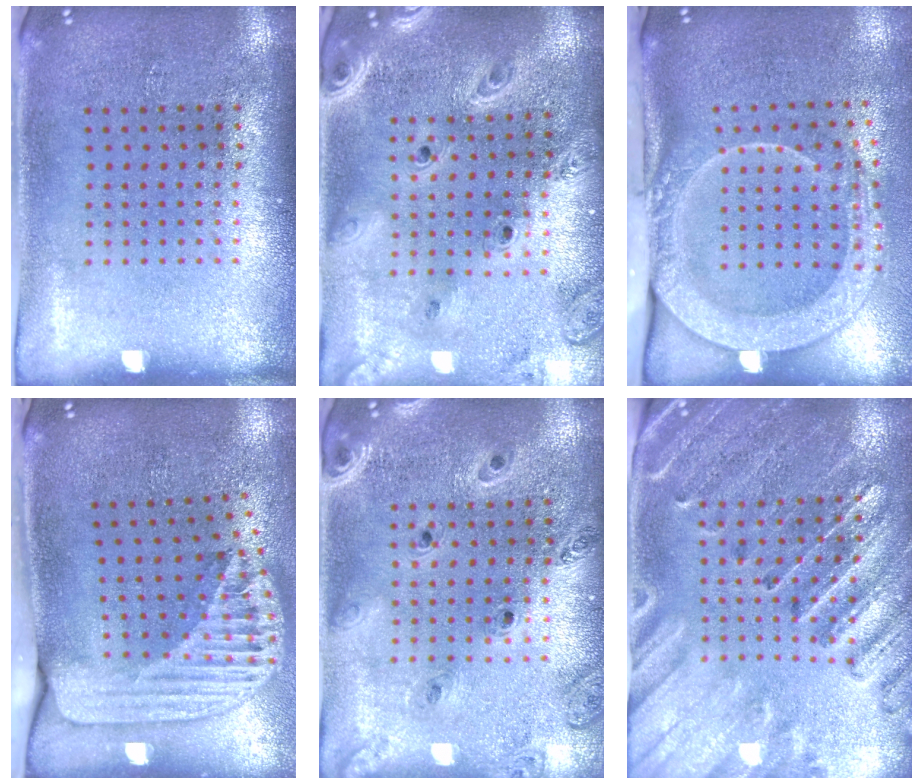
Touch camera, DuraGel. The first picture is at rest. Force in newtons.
{"total": 2.9, "press": 2.5, "slide": 1.6}
{"total": 2.8, "press": 2.1, "slide": 1.9}
{"total": 2.6, "press": 1.8, "slide": 1.8}
{"total": 1.3, "press": 1.3, "slide": 0.1}
{"total": 2.8, "press": 2.7, "slide": 0.8}